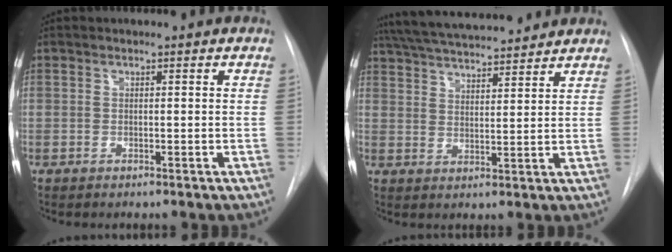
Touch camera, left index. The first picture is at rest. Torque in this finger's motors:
{"motor_torque": [0.12, -0.72, 0.72, 0.17]}